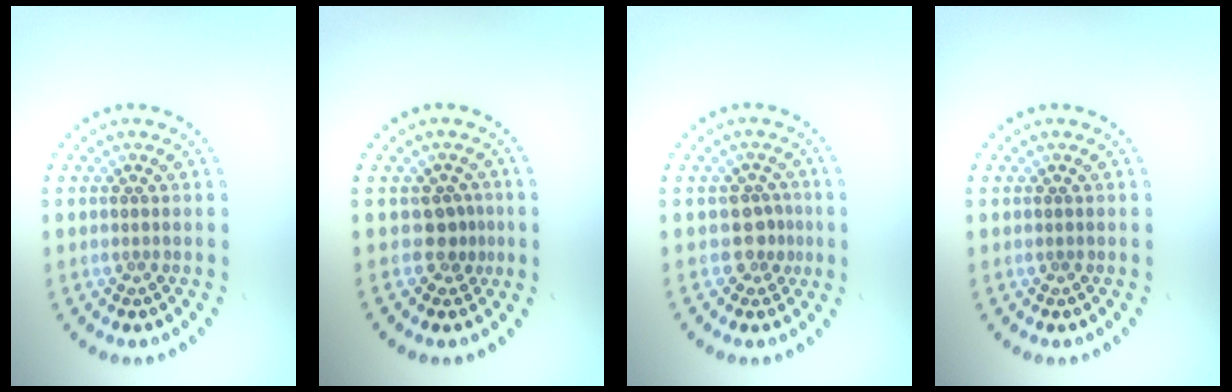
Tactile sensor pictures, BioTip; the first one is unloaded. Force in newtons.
{"total": 1.8, "press": 1.3, "slide": 1.1}
{"total": 1.9, "press": 1.6, "slide": 1.1}
{"total": 0.0}